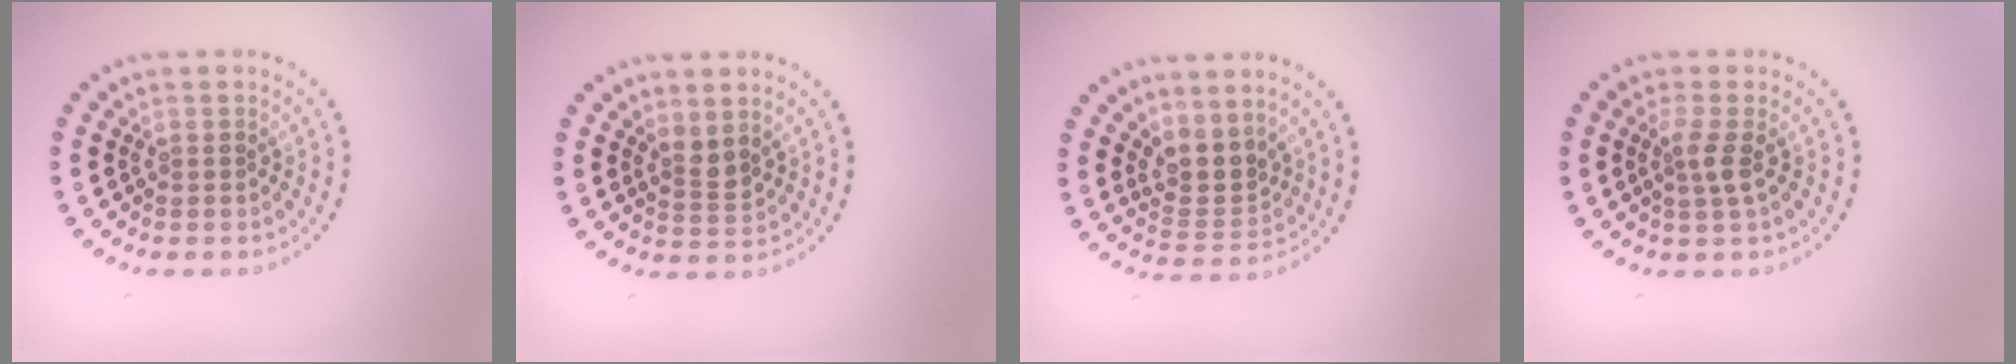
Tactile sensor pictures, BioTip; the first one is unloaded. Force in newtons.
{"total": 1.8, "press": 1.3, "slide": 1.2}
{"total": 3.0, "press": 2.1, "slide": 2.1}
{"total": 1.9, "press": 1.4, "slide": 1.2}